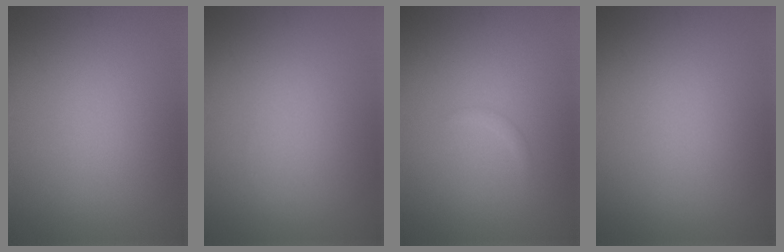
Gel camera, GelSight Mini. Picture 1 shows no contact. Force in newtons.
{"total": 0.0}
{"total": 0.6, "press": 0.6, "slide": 0.0}
{"total": 0.0}